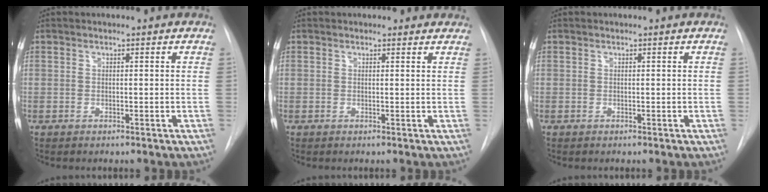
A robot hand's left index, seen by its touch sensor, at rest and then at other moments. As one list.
[{"total": 2.0, "force": [1.8, 0.9, 0.1], "torque": [-0.001, 0.000, 0.009]}, {"total": 0.0}]